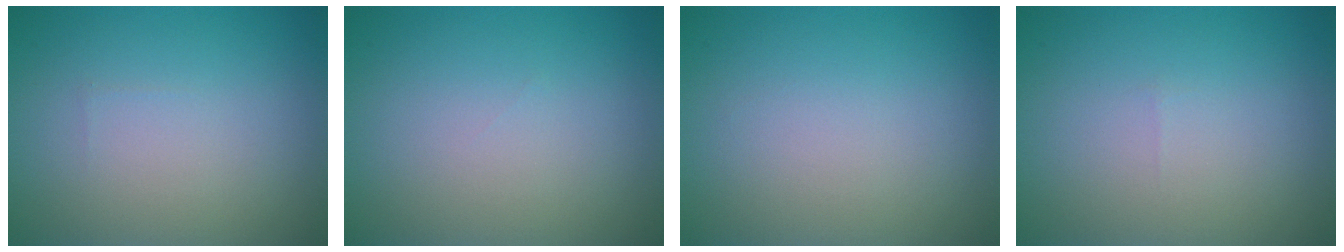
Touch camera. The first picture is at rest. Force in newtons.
{"total": 0.0}
{"total": 0.0}
{"total": 0.0}